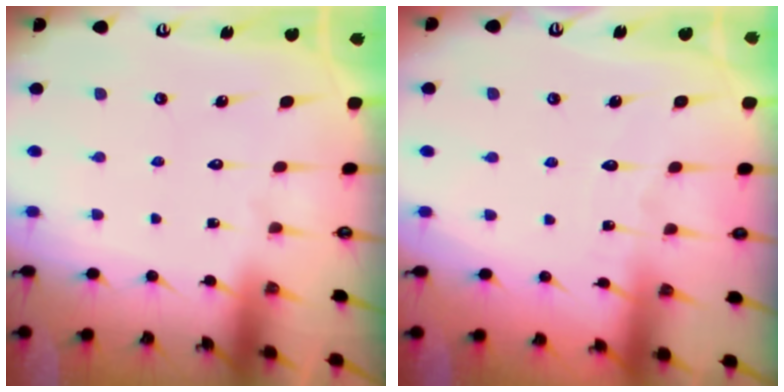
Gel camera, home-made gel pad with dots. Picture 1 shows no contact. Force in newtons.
{"total": 2.0, "press": 2.0, "slide": 0.1}